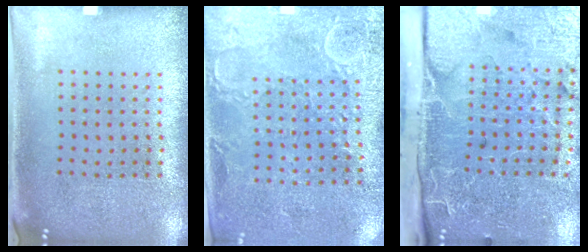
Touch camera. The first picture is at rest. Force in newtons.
{"total": 2.9, "press": 2.6, "slide": 1.2}
{"total": 4.8, "press": 3.9, "slide": 2.8}